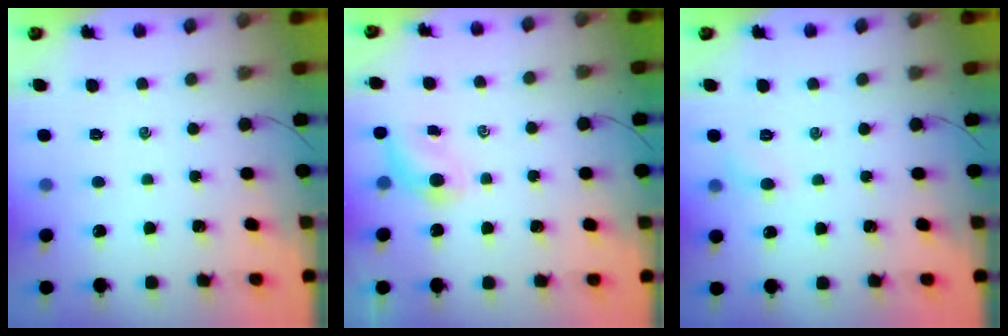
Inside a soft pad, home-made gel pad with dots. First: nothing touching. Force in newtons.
{"total": 4.1, "press": 4.1, "slide": 0.8}
{"total": 3.9, "press": 3.6, "slide": 1.4}